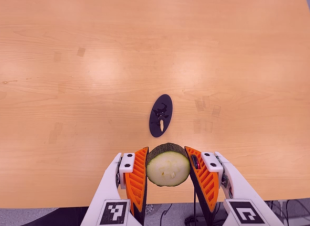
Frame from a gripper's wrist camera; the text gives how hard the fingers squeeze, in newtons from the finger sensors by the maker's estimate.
{"total": 10.2, "left": 9.8, "right": 10.7}